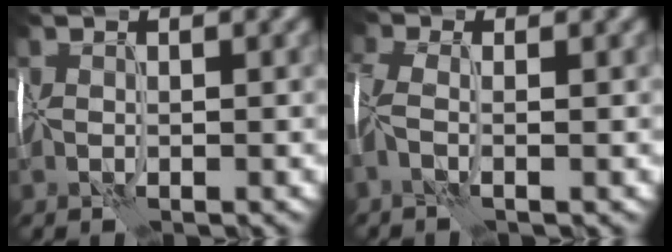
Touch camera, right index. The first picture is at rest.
{"total": 2.2, "force": [-0.6, 0.9, 2.0], "torque": [-0.056, -0.001, -0.022]}